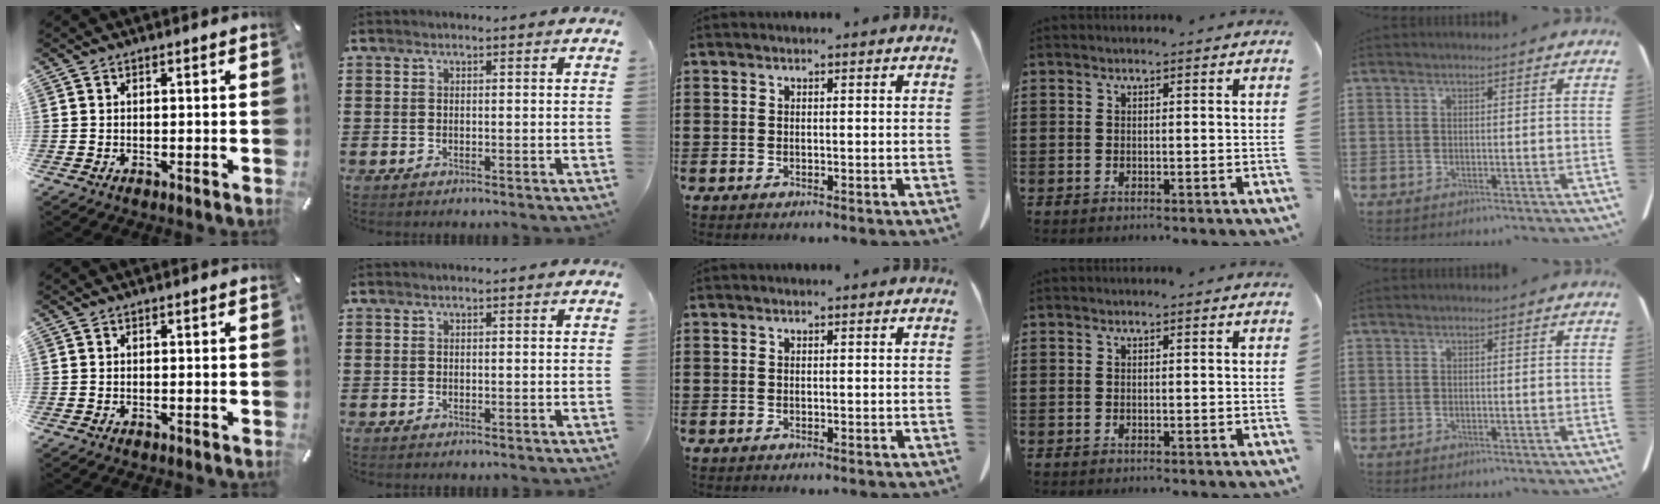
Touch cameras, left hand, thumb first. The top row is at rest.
{}